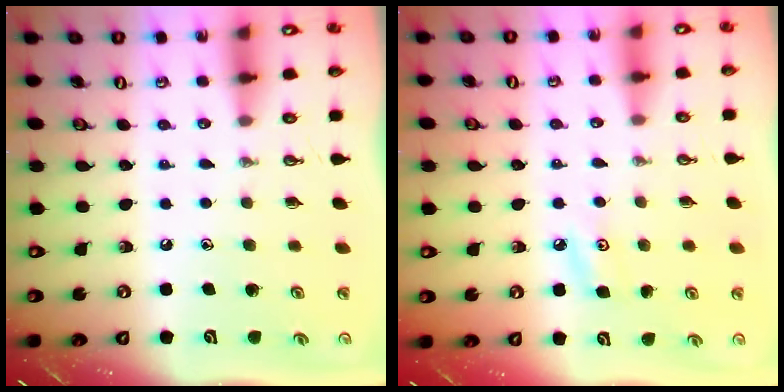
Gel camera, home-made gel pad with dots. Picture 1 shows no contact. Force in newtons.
{"total": 4.5, "press": 4.5, "slide": 0.6}